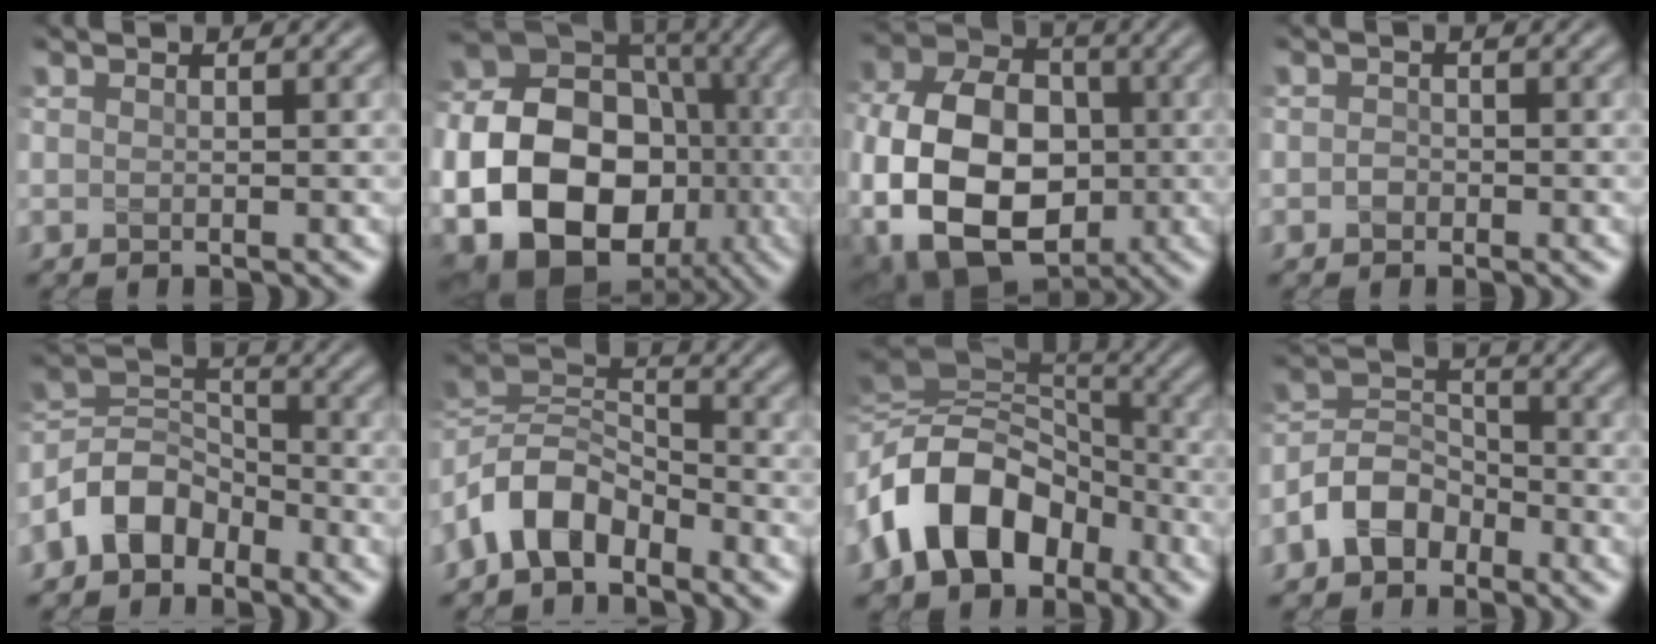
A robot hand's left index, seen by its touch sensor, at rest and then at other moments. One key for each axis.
{"total": 18.7, "fx": -4.2, "fy": 14.8, "fz": 10.7, "tx": -0.196, "ty": -0.032, "tz": -0.083}
{"total": 15.3, "fx": -3.0, "fy": 10.7, "fz": 10.4, "tx": -0.195, "ty": -0.016, "tz": -0.045}
{"total": 0.8, "fx": -0.3, "fy": 0.7, "fz": 0.3, "tx": -0.002, "ty": 0.002, "tz": -0.009}
{"total": 5.1, "fx": -3.3, "fy": 3.2, "fz": 2.2, "tx": -0.038, "ty": 0.012, "tz": -0.073}
{"total": 6.3, "fx": -3.9, "fy": 3.4, "fz": 3.6, "tx": -0.067, "ty": 0.013, "tz": -0.090}
{"total": 12.2, "fx": -4.0, "fy": 8.4, "fz": 7.9, "tx": -0.147, "ty": 0.019, "tz": -0.087}
{"total": 4.4, "fx": -2.7, "fy": 2.9, "fz": 1.9, "tx": -0.036, "ty": 0.012, "tz": -0.062}